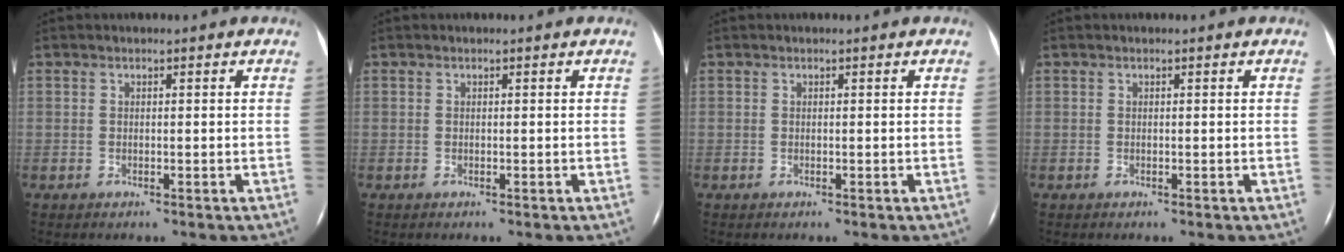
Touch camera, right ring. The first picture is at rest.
{"total": 0.0}
{"total": 0.0}
{"total": 0.0}